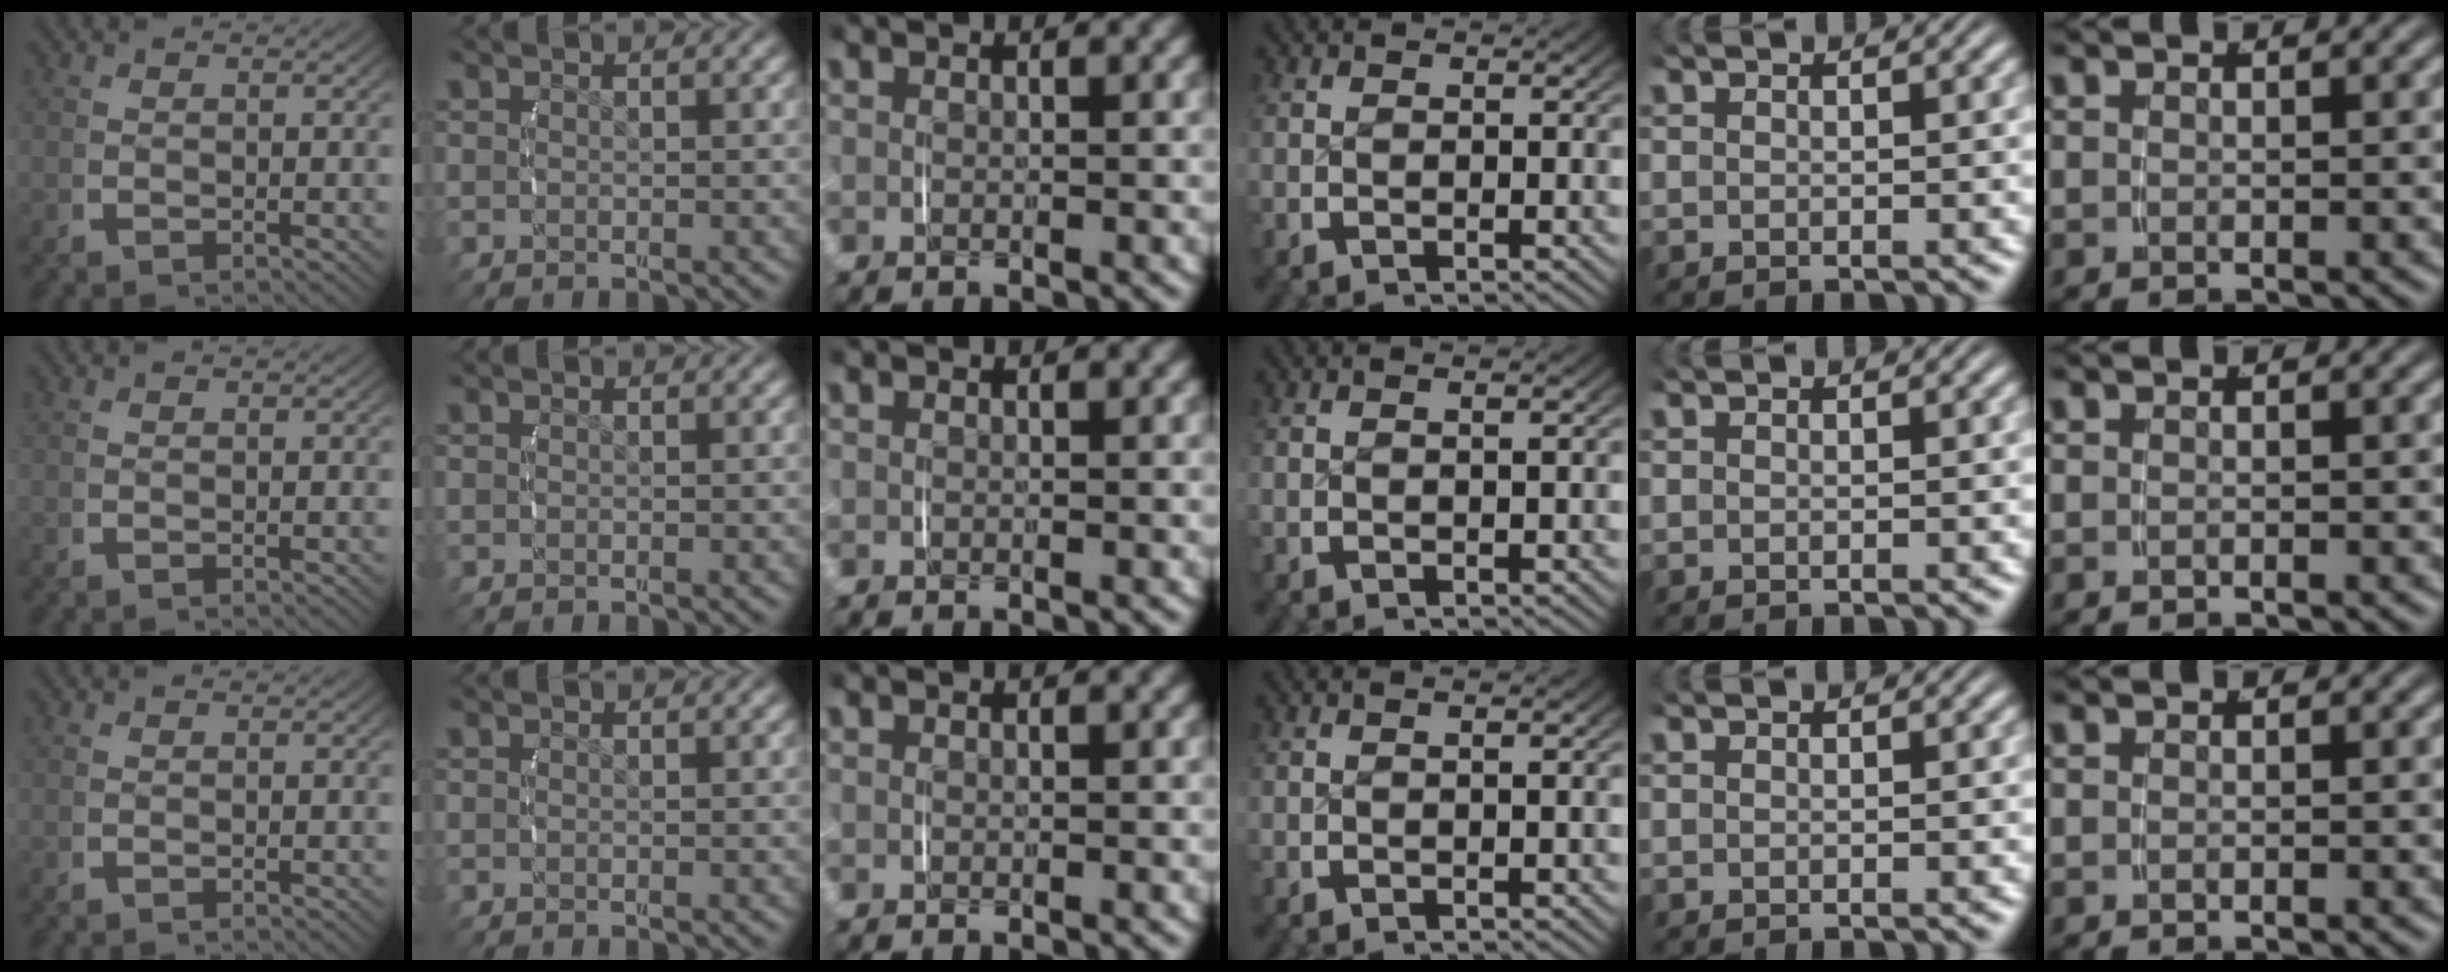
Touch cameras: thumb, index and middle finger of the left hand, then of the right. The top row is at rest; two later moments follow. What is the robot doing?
{"motion": "lift_and_place", "object": "measuring cup"}